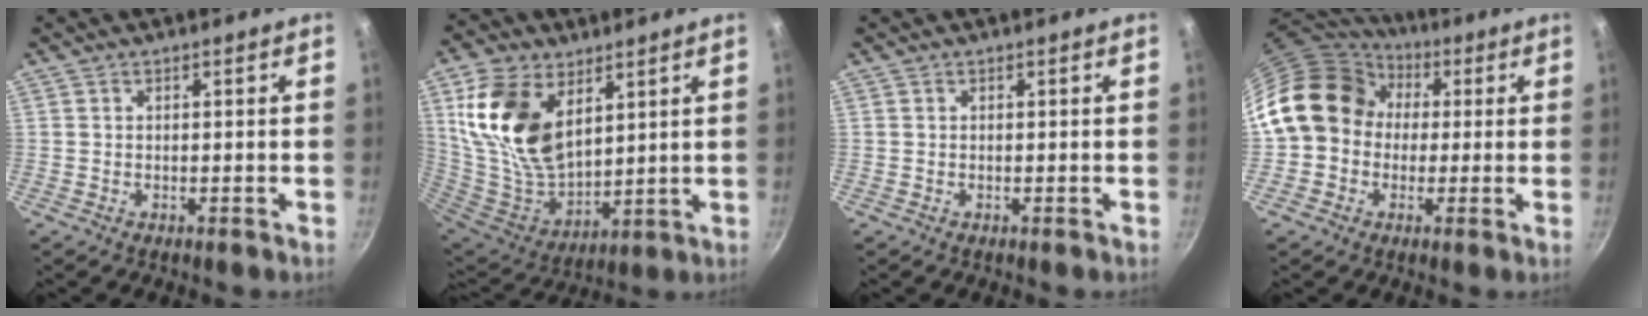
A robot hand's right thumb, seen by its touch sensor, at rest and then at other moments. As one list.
[{"total": 19.4, "force": [7.7, 11.8, 13.4], "torque": [-0.246, -0.047, 0.161]}, {"total": 0.0}, {"total": 15.6, "force": [1.5, 13.3, 7.9], "torque": [-0.105, 0.039, 0.011]}]